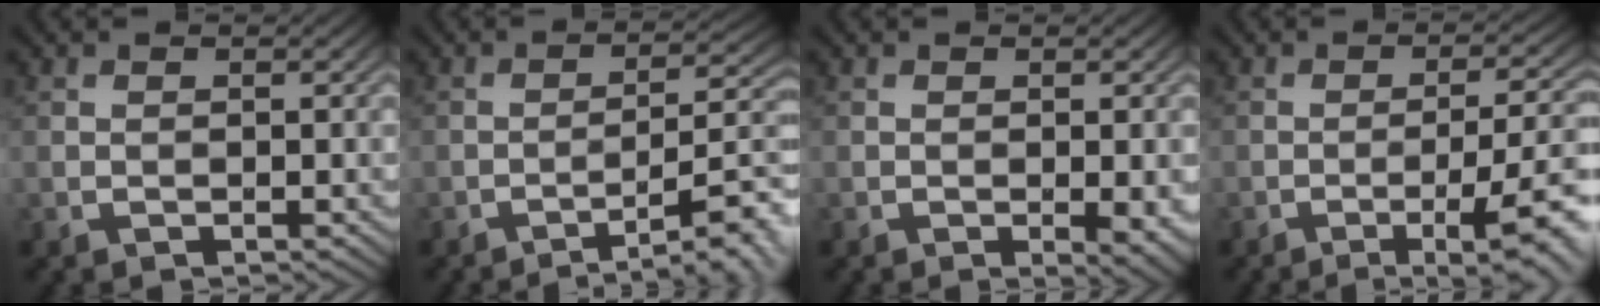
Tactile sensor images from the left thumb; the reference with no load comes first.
{"total": 9.4, "force": [-5.4, 2.2, 7.4], "torque": [-0.108, 0.010, -0.076]}
{"total": 2.7, "force": [-0.7, 0.6, 2.6], "torque": [-0.041, -0.007, -0.009]}
{"total": 9.1, "force": [-3.4, 2.1, 8.1], "torque": [-0.121, -0.003, -0.045]}